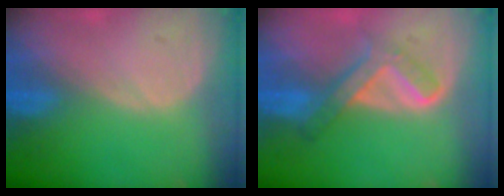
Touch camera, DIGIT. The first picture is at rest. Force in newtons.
{"total": 6.2, "press": 5.4, "slide": 3.1}